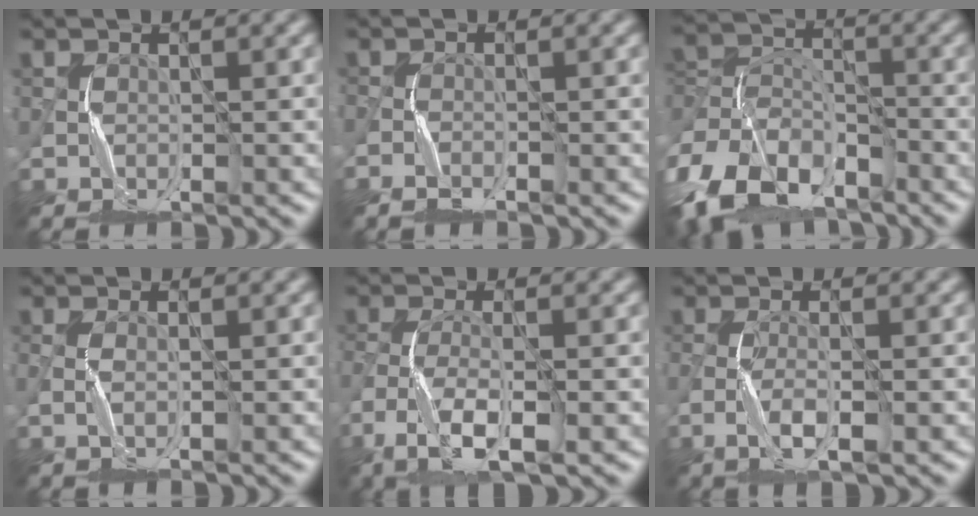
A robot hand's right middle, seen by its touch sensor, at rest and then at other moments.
{"total": 1.7, "force": [-1.2, 0.5, 1.1], "torque": [-0.027, 0.000, -0.029]}
{"total": 10.4, "force": [-6.4, 6.1, 5.5], "torque": [-0.117, 0.002, -0.141]}
{"total": 1.6, "force": [-0.3, 0.6, 1.5], "torque": [-0.039, 0.003, -0.011]}
{"total": 5.5, "force": [-2.8, 1.8, 4.4], "torque": [-0.103, -0.009, -0.062]}
{"total": 3.0, "force": [-1.2, 0.7, 2.6], "torque": [-0.062, 0.000, -0.030]}